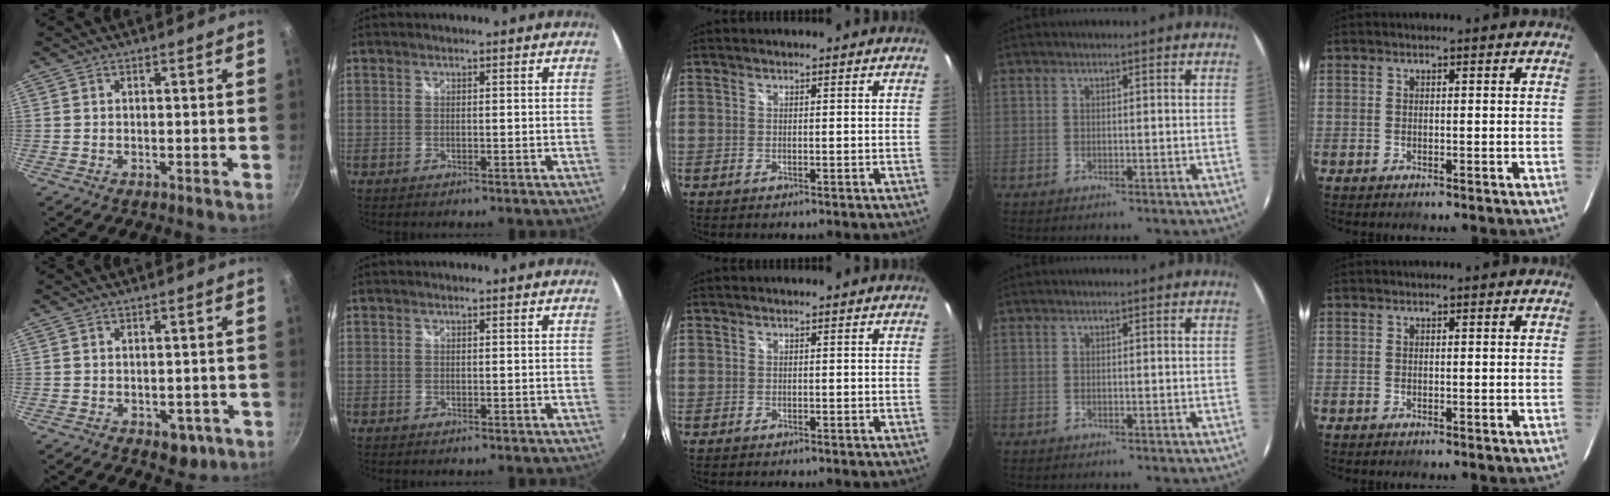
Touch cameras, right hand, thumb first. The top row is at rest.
{"thumb": {"total": 4.7, "force": [-1.8, 3.1, 3.0], "torque": [-0.012, 0.016, -0.010]}}